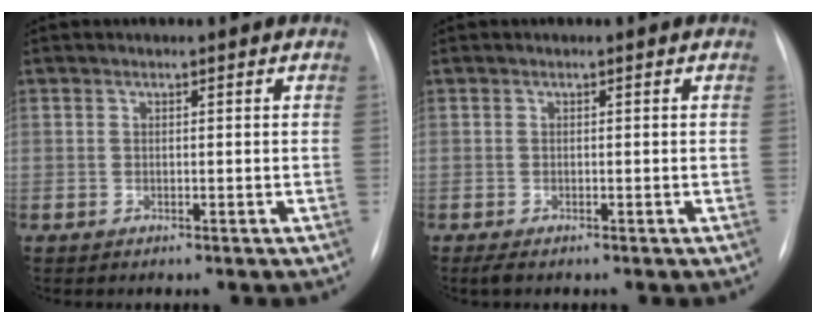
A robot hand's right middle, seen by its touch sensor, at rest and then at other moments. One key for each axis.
{"total": 1.2, "fx": -0.9, "fy": 0.3, "fz": 0.8, "tx": -0.014, "ty": -0.004, "tz": -0.013}